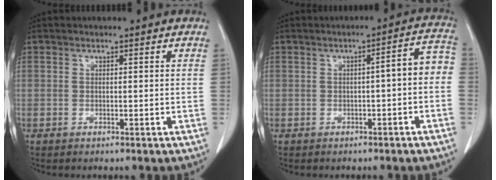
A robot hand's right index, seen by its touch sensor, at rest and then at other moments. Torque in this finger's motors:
{"motor_torque": [0.47, -0.15, 0.32, 0.05]}